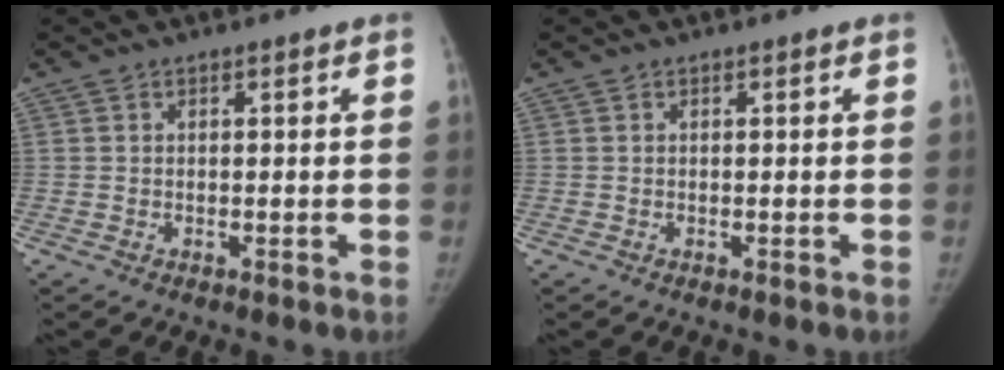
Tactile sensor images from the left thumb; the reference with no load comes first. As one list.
[{"total": 0.0}]